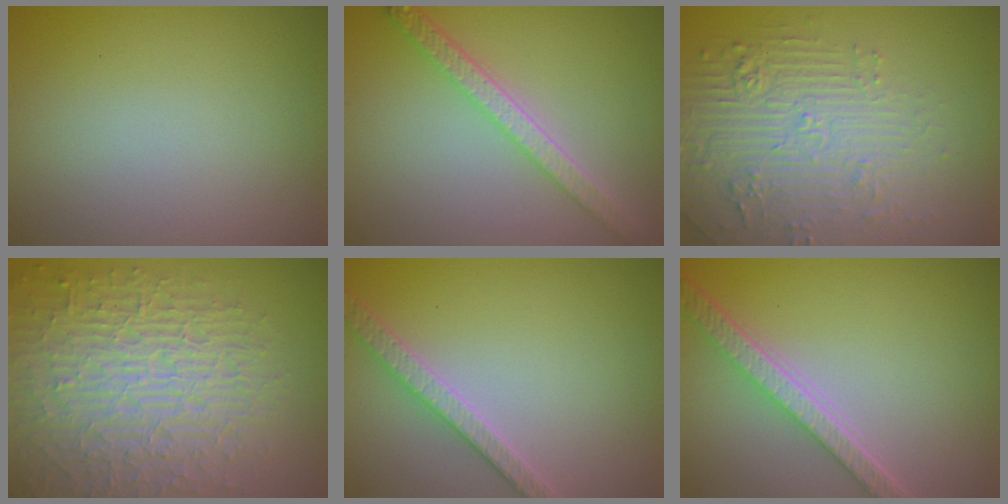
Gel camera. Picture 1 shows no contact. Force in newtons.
{"total": 4.4, "press": 3.4, "slide": 2.7}
{"total": 4.4, "press": 4.1, "slide": 1.7}
{"total": 10.0, "press": 6.7, "slide": 7.4}
{"total": 2.7, "press": 2.7, "slide": 0.3}
{"total": 5.0, "press": 3.7, "slide": 3.4}